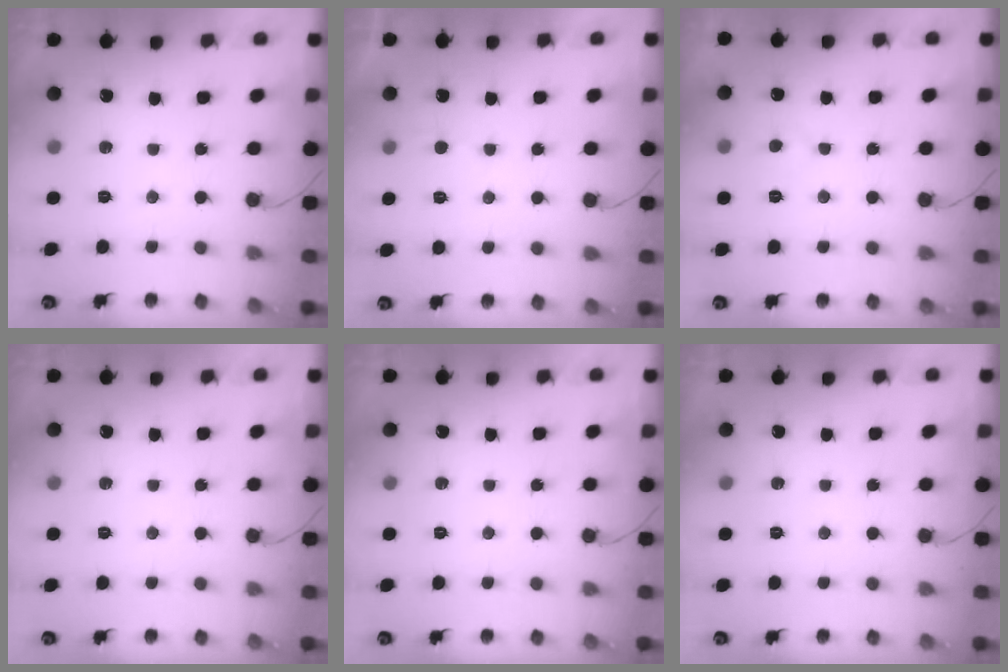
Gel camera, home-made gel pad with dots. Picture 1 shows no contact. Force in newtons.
{"total": 1.7, "press": 1.6, "slide": 0.2}
{"total": 4.3, "press": 4.3, "slide": 0.4}
{"total": 0.0}
{"total": 0.0}
{"total": 0.0}